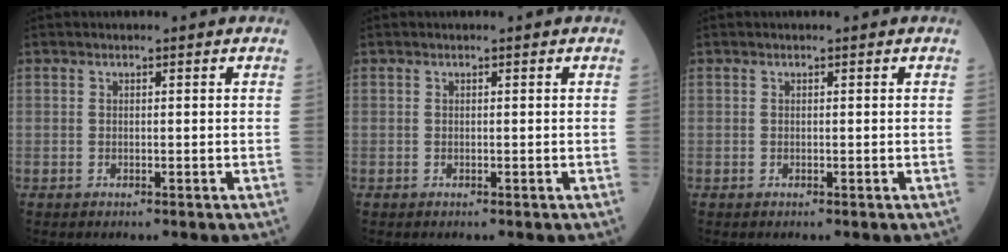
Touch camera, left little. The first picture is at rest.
{"total": 0.0}
{"total": 0.0}